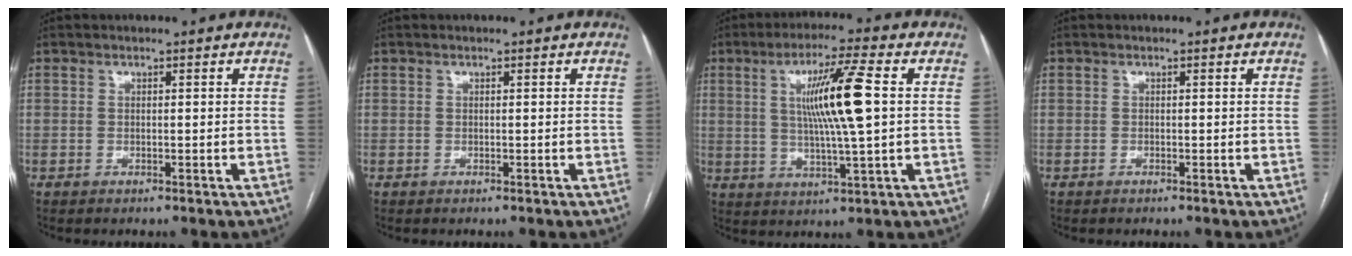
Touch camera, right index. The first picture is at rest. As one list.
[{"total": 0.0}, {"total": 11.1, "force": [1.9, -0.2, 11.0], "torque": [-0.197, 0.001, 0.033]}, {"total": 0.0}]